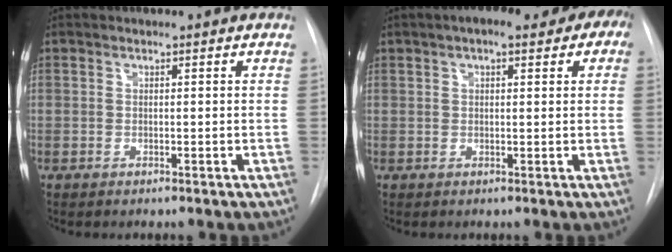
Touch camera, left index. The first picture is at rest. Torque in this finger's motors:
{"motor_torque": [0.87, -1.27, 0.06, 0.11]}